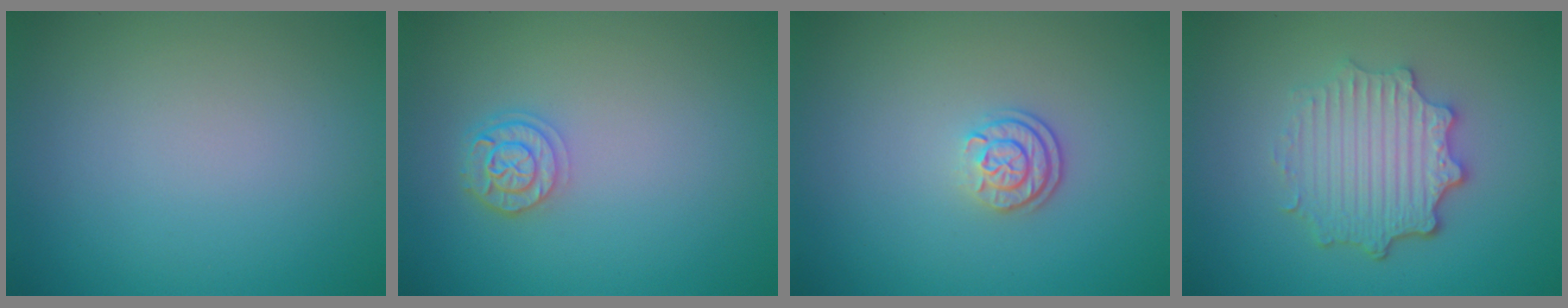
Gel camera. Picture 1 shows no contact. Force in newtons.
{"total": 2.5, "press": 2.1, "slide": 1.4}
{"total": 2.3, "press": 1.7, "slide": 1.5}
{"total": 4.8, "press": 3.8, "slide": 3.1}